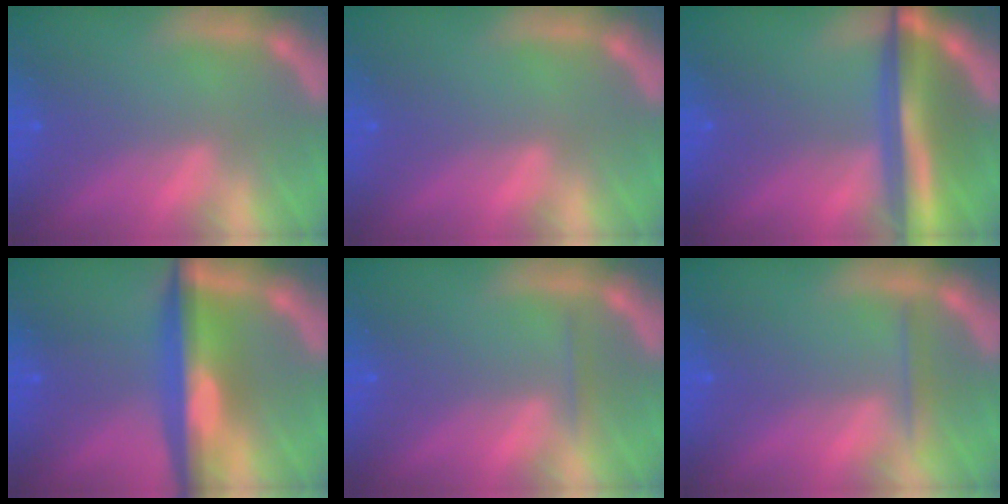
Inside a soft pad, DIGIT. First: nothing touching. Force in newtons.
{"total": 0.0}
{"total": 9.1}
{"total": 7.4}
{"total": 0.9}
{"total": 1.4}